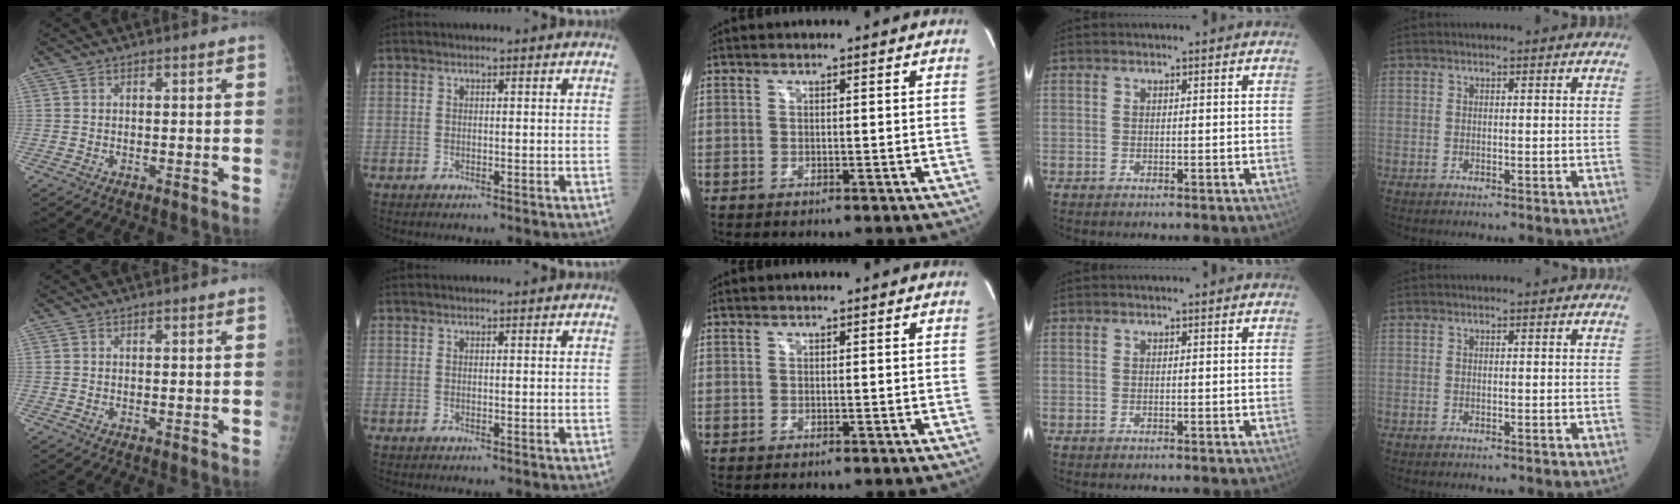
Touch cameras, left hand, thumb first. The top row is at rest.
{}